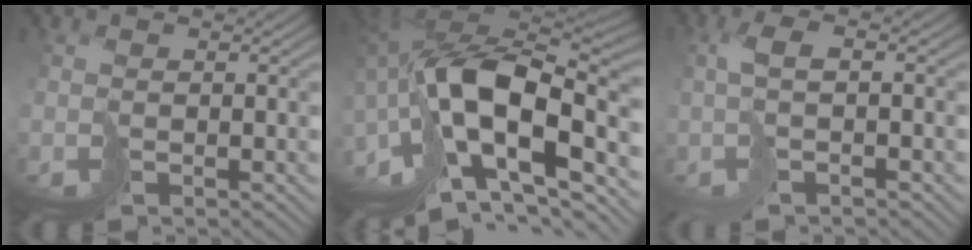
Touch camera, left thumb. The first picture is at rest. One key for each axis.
{"total": 17.9, "fx": -6.2, "fy": 9.5, "fz": 13.8, "tx": -0.293, "ty": 0.003, "tz": -0.116}
{"total": 2.9, "fx": -0.1, "fy": 0.6, "fz": 2.9, "tx": -0.060, "ty": 0.008, "tz": -0.008}